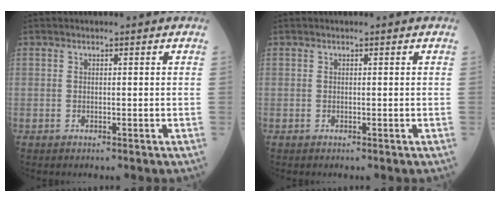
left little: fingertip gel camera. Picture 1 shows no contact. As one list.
[{"total": 0.0}]